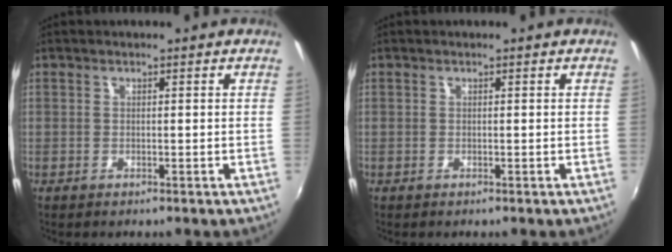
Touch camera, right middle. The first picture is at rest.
{"total": 0.0}